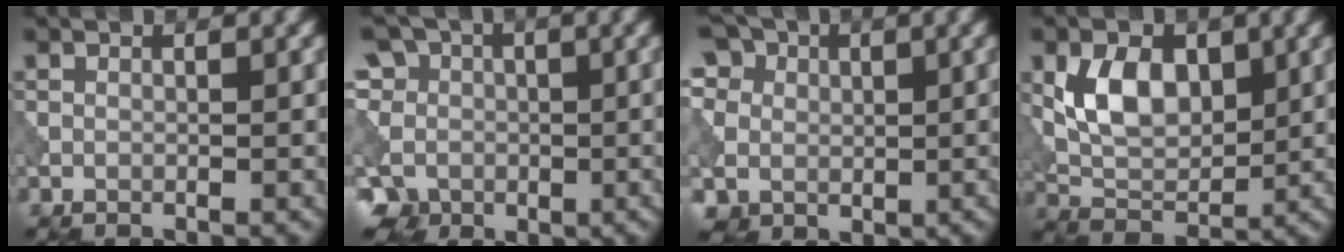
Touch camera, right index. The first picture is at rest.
{"total": 12.6, "force": [0.1, 11.5, 5.1], "torque": [-0.139, 0.022, -0.029]}
{"total": 13.2, "force": [4.7, 10.6, 6.4], "torque": [-0.147, 0.027, 0.062]}
{"total": 6.0, "force": [1.4, 3.9, 4.4], "torque": [-0.080, -0.004, 0.025]}